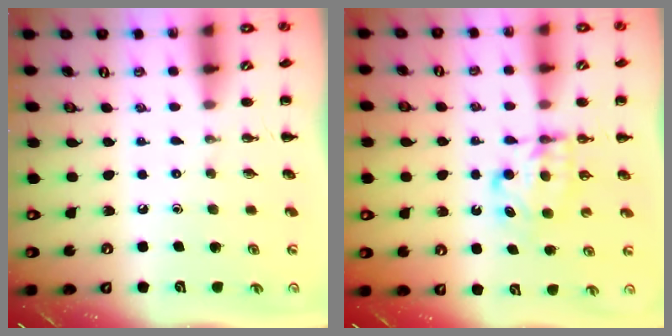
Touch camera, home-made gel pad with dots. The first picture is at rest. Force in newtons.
{"total": 6.5, "press": 6.4, "slide": 0.7}